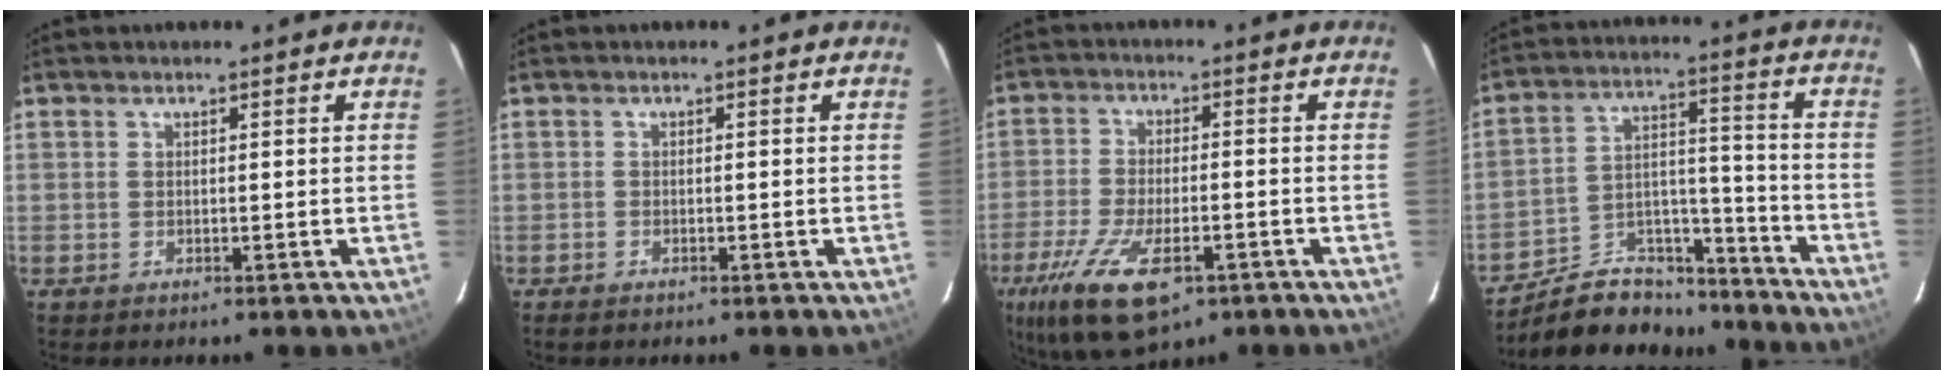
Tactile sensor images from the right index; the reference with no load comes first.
{"total": 0.6, "force": [-0.6, 0.3, 0.1], "torque": [-0.006, 0.001, -0.013]}
{"total": 16.8, "force": [-9.3, 6.9, 12.2], "torque": [-0.265, -0.049, -0.159]}
{"total": 16.0, "force": [-13.6, 6.9, 5.1], "torque": [-0.100, 0.048, -0.208]}